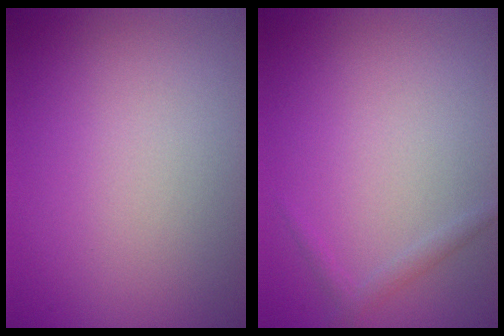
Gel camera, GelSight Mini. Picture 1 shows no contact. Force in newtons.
{"total": 1.0, "press": 1.0, "slide": 0.0}